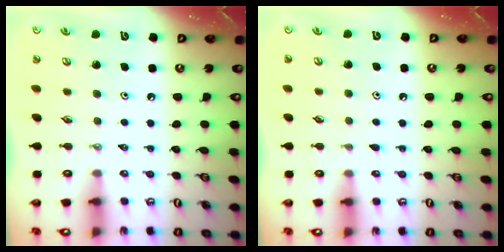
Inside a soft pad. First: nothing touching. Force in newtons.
{"total": 4.2, "press": 4.2, "slide": 0.4}